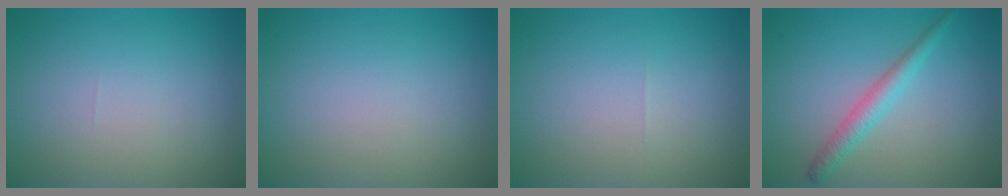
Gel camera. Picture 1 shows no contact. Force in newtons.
{"total": 0.0}
{"total": 0.0}
{"total": 2.4, "press": 2.4, "slide": 0.1}